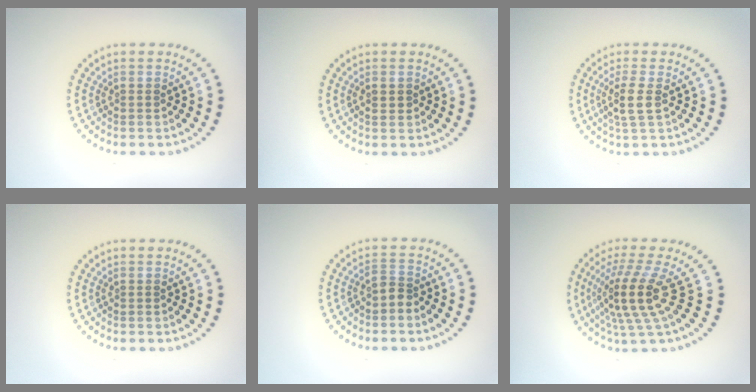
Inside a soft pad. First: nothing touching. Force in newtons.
{"total": 0.7, "press": 0.6, "slide": 0.2}
{"total": 2.4, "press": 2.0, "slide": 1.3}
{"total": 0.0}
{"total": 1.5, "press": 1.1, "slide": 1.0}
{"total": 5.0, "press": 3.6, "slide": 3.6}